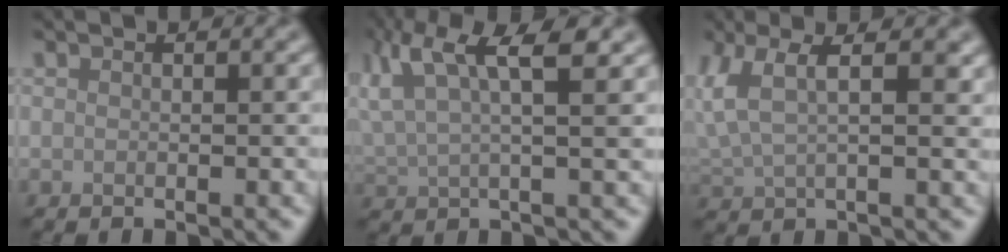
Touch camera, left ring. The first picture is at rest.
{"total": 7.6, "force": [4.0, 2.3, 6.0], "torque": [-0.125, 0.012, 0.072]}
{"total": 4.8, "force": [2.0, 1.7, 4.0], "torque": [-0.101, 0.003, 0.045]}